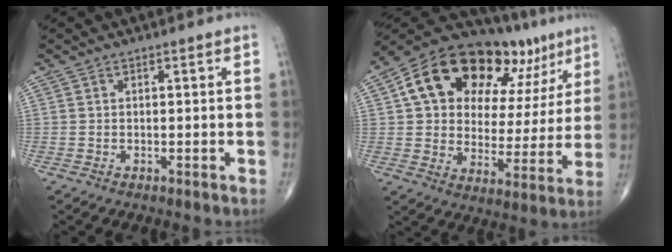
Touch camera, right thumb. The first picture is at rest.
{"total": 24.5, "force": [10.9, 14.2, 16.7], "torque": [-0.206, 0.015, 0.171]}